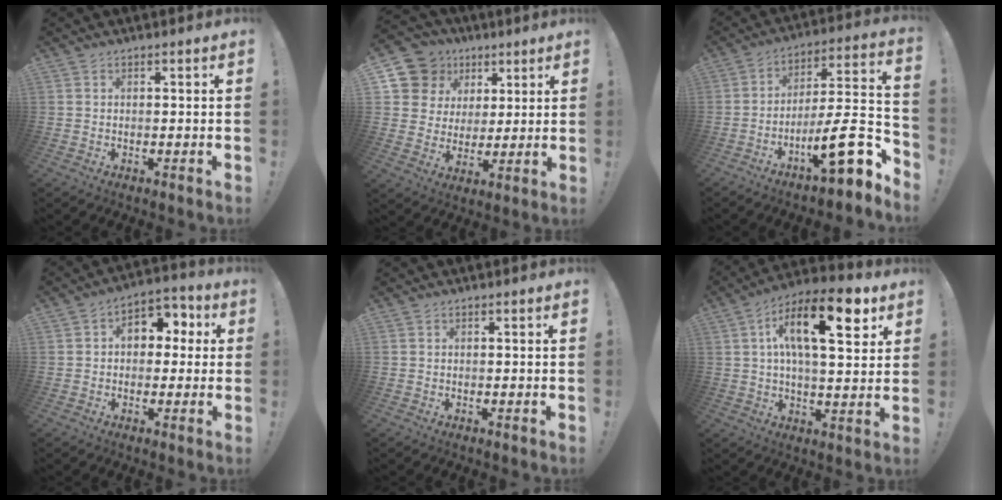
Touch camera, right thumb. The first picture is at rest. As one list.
[{"total": 13.1, "force": [6.3, 11.0, 3.5], "torque": [-0.050, -0.033, 0.132]}, {"total": 18.3, "force": [-7.7, 4.9, 15.9], "torque": [-0.239, 0.033, -0.124]}, {"total": 8.1, "force": [1.1, 6.4, 4.9], "torque": [-0.059, 0.006, 0.023]}, {"total": 0.0}, {"total": 18.7, "force": [7.0, 7.3, 15.8], "torque": [-0.245, -0.014, 0.106]}]